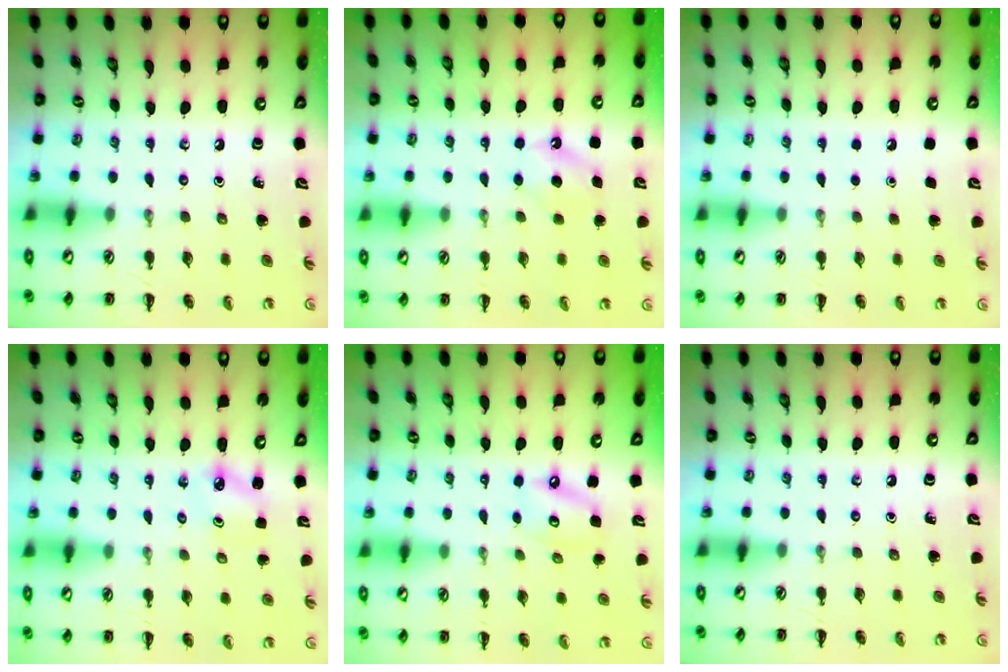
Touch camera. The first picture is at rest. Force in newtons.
{"total": 7.5, "press": 7.3, "slide": 1.9}
{"total": 1.7, "press": 1.7, "slide": 0.1}
{"total": 2.5, "press": 2.5, "slide": 0.5}
{"total": 6.9, "press": 6.8, "slide": 0.7}
{"total": 0.0}